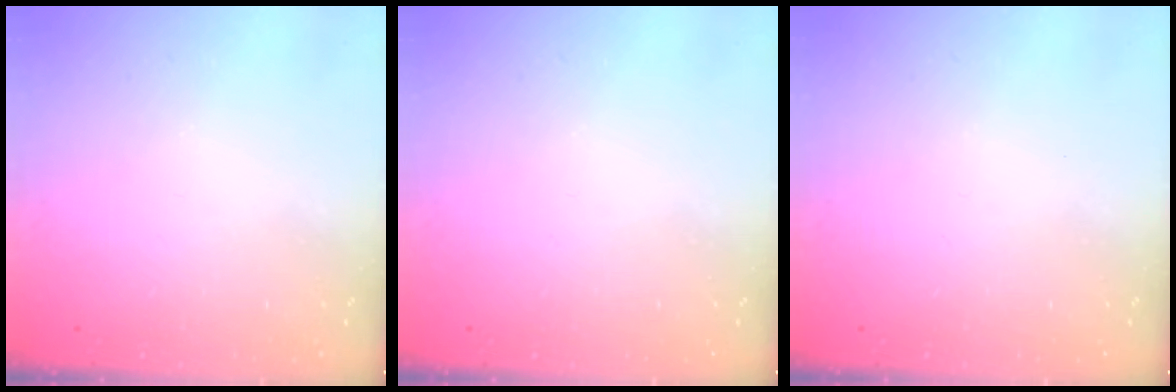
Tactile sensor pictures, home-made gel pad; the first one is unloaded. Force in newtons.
{"total": 0.0}
{"total": 0.0}